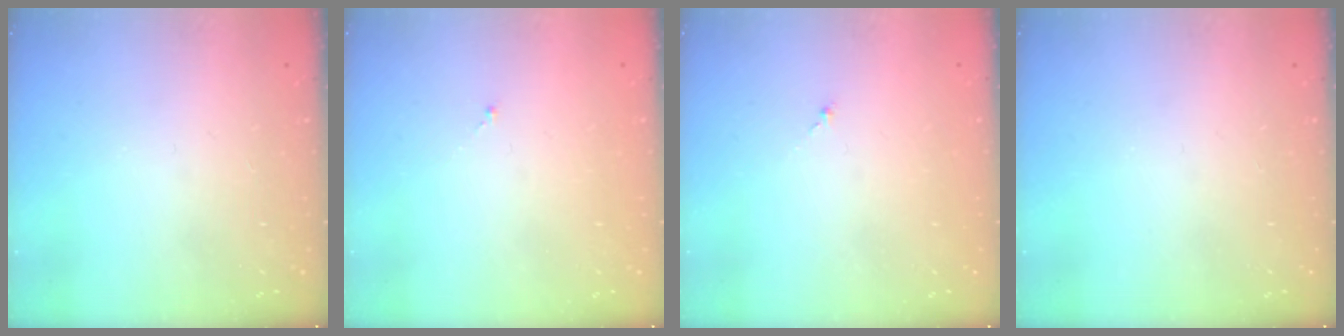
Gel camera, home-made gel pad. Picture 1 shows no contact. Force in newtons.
{"total": 0.0}
{"total": 1.0, "press": 0.8, "slide": 0.5}
{"total": 0.0}